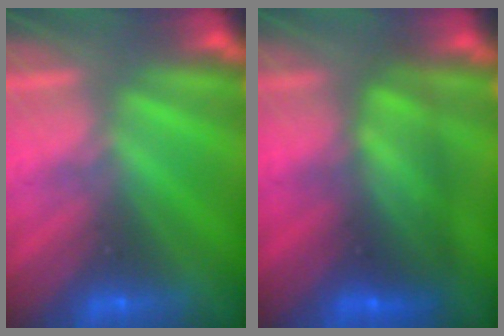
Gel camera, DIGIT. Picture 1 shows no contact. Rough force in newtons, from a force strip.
{"total": 8.5}